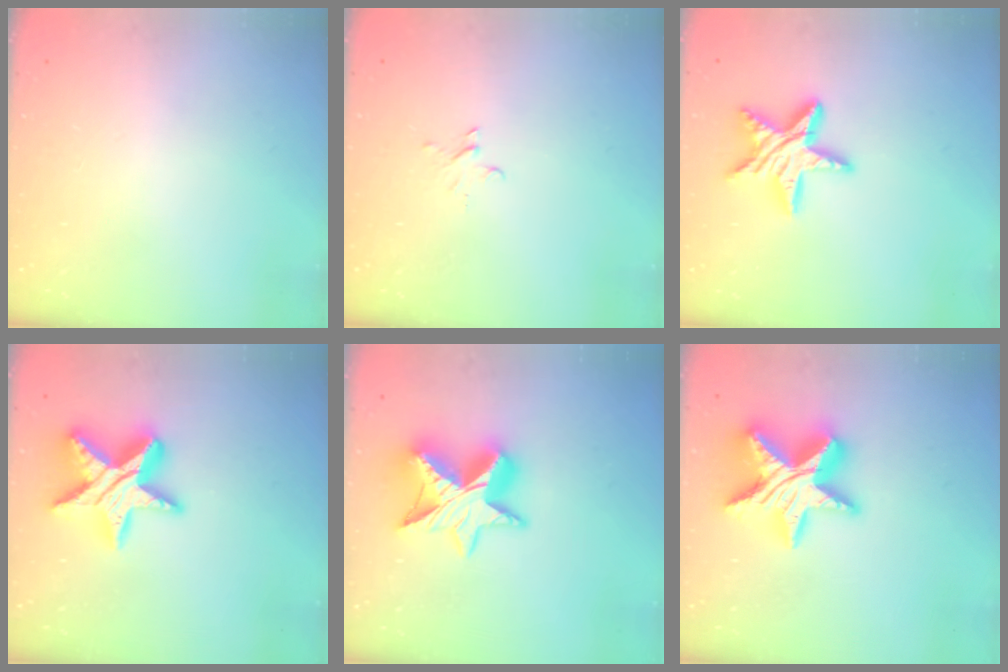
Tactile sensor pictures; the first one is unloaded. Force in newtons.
{"total": 2.2, "press": 2.2, "slide": 0.2}
{"total": 12.8, "press": 12.8, "slide": 0.7}
{"total": 17.2, "press": 17.1, "slide": 1.3}
{"total": 13.9, "press": 13.8, "slide": 1.0}
{"total": 19.1, "press": 19.0, "slide": 1.1}